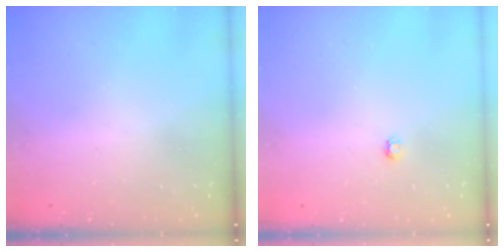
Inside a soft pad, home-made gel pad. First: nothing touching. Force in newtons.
{"total": 3.0, "press": 3.0, "slide": 0.4}